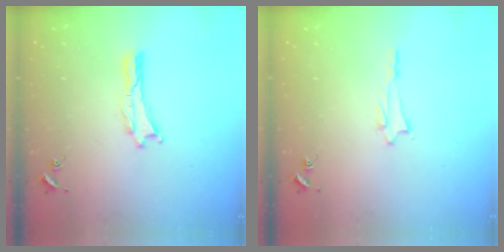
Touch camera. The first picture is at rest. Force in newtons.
{"total": 1.4, "press": 1.4, "slide": 0.2}